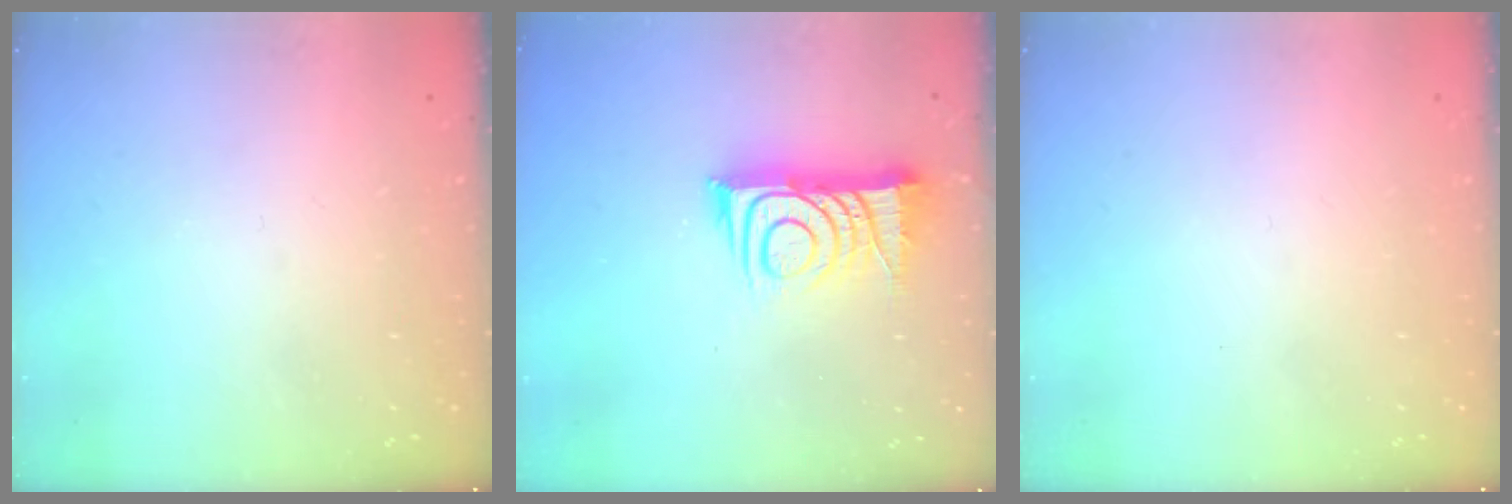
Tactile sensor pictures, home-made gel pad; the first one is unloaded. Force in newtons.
{"total": 12.6, "press": 12.6, "slide": 0.9}
{"total": 1.8, "press": 1.7, "slide": 0.1}